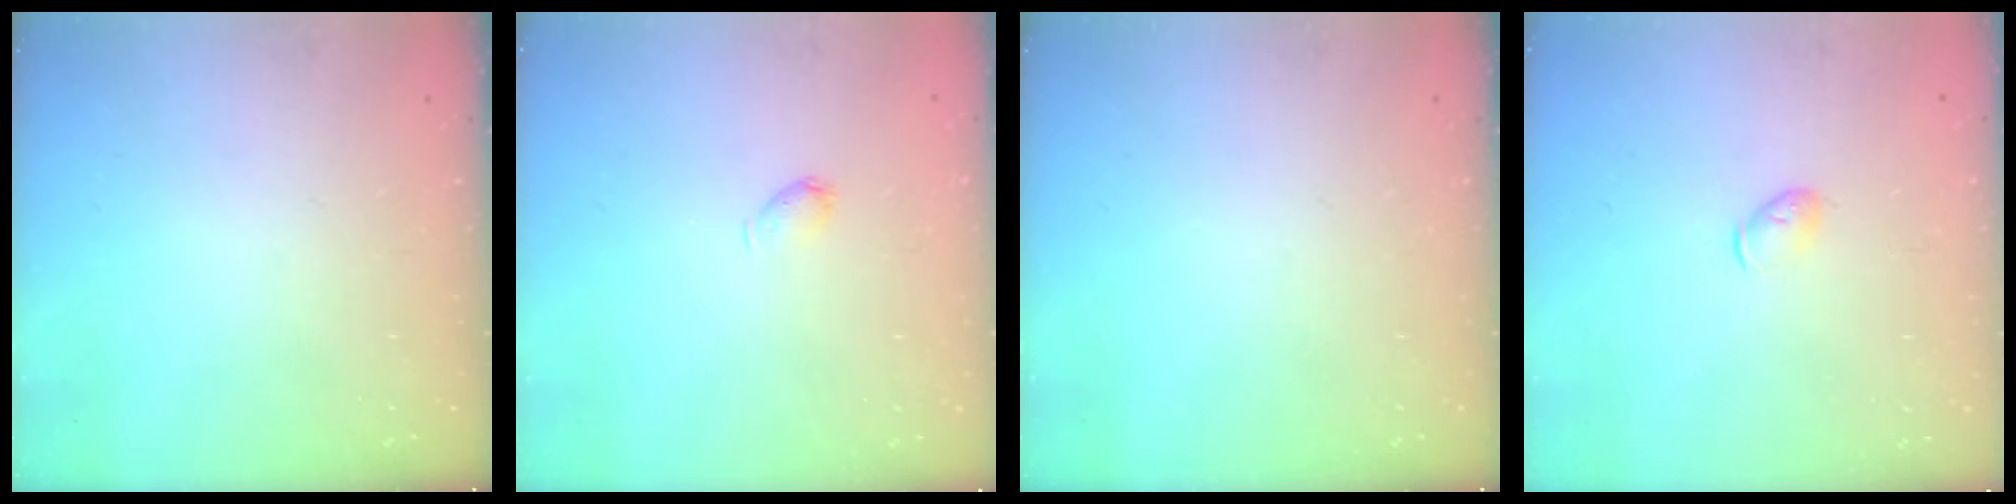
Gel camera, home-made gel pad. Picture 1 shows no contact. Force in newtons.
{"total": 3.1, "press": 3.1, "slide": 0.5}
{"total": 0.0}
{"total": 4.3, "press": 4.2, "slide": 0.9}